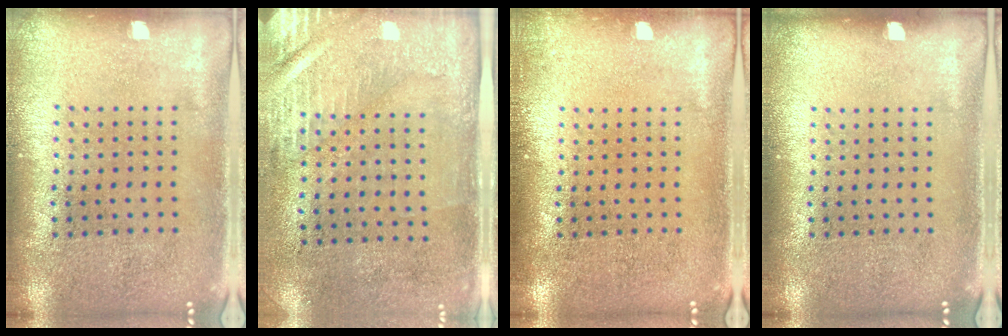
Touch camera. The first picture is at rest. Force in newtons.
{"total": 3.0, "press": 2.5, "slide": 1.6}
{"total": 0.7, "press": 0.7, "slide": 0.2}
{"total": 0.0}